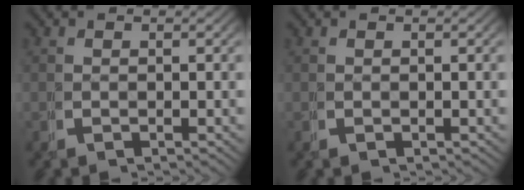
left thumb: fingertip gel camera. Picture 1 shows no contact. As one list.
[{"total": 0.0}]